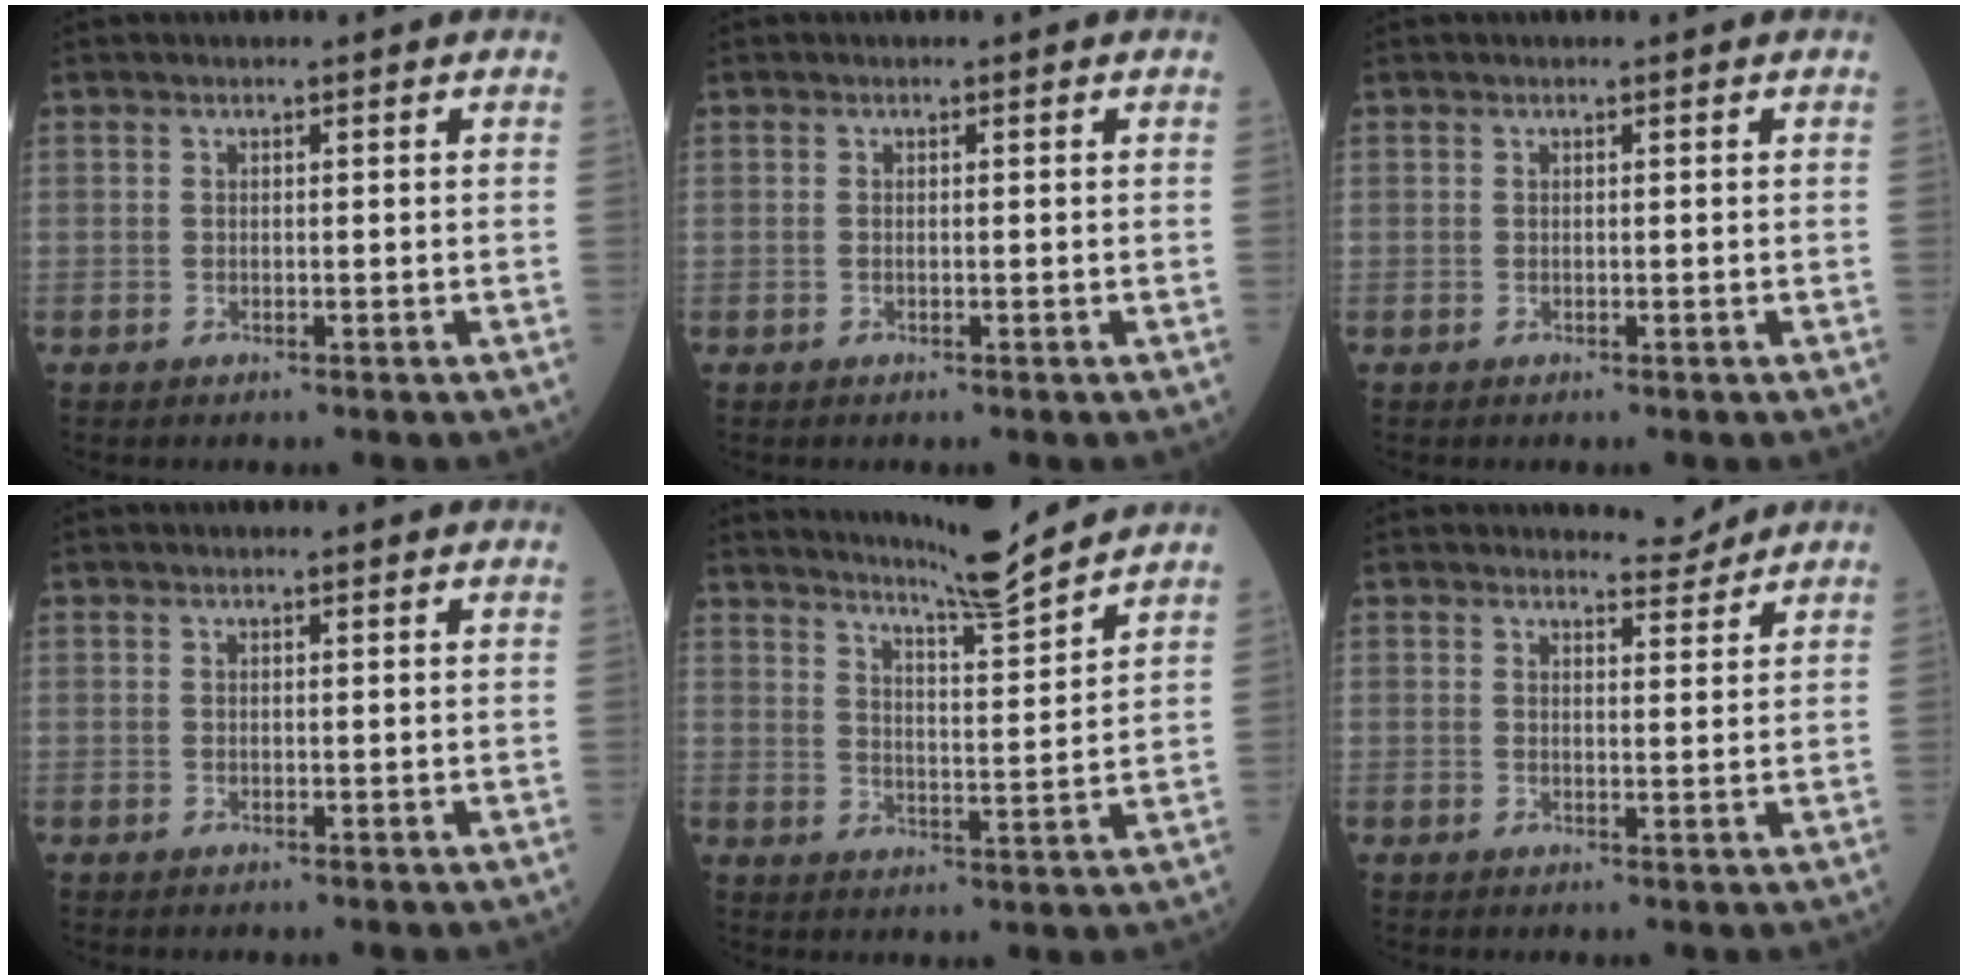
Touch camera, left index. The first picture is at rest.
{"total": 0.0}
{"total": 0.0}
{"total": 0.9, "force": [0.7, 0.1, 0.5], "torque": [-0.009, 0.006, 0.010]}
{"total": 9.9, "force": [9.4, -1.2, 2.9], "torque": [-0.057, -0.014, 0.144]}
{"total": 2.6, "force": [2.5, 0.1, -0.5], "torque": [0.001, -0.015, 0.036]}